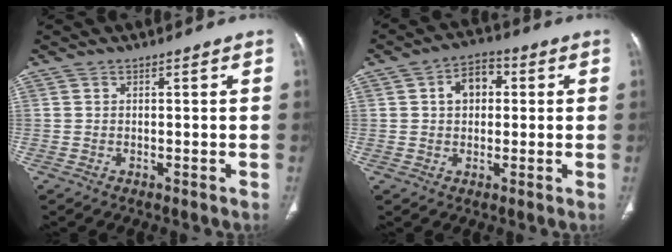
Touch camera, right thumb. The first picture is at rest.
{"total": 6.9, "force": [1.3, 5.0, 4.6], "torque": [-0.054, 0.014, 0.014]}